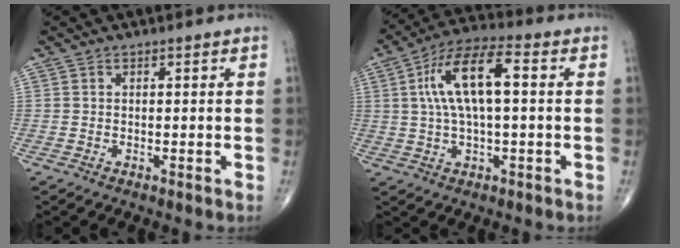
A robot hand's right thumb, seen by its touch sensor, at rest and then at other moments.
{"total": 11.9, "force": [1.8, 4.3, 11.0], "torque": [-0.214, 0.032, 0.029]}